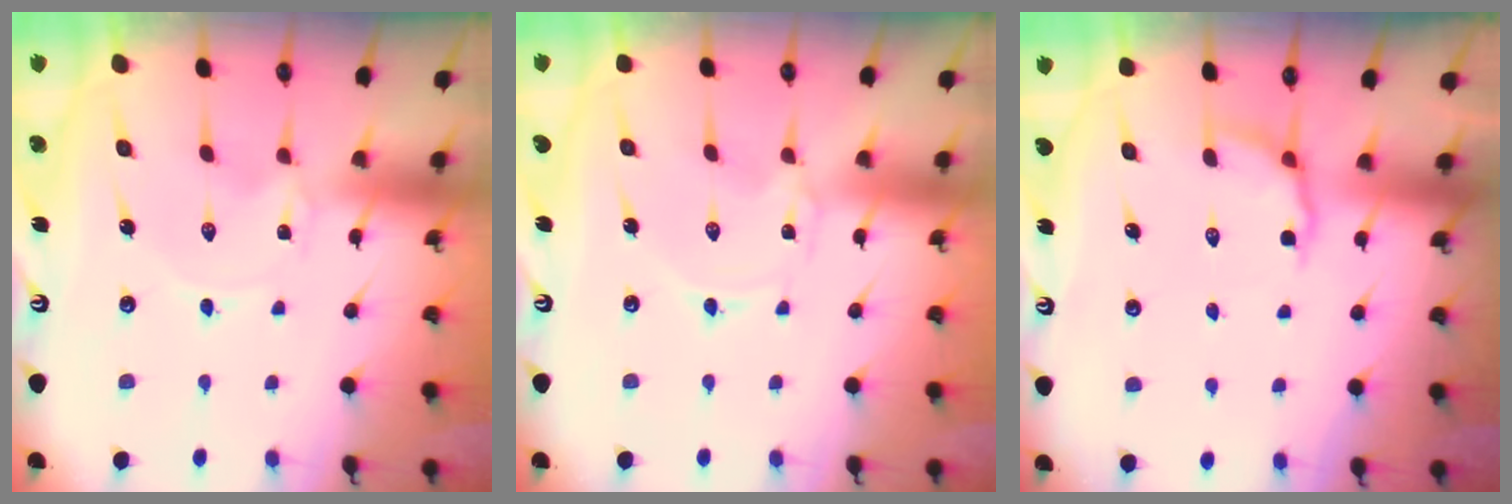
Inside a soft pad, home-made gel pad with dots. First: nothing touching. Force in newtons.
{"total": 0.0}
{"total": 4.2, "press": 3.5, "slide": 2.2}